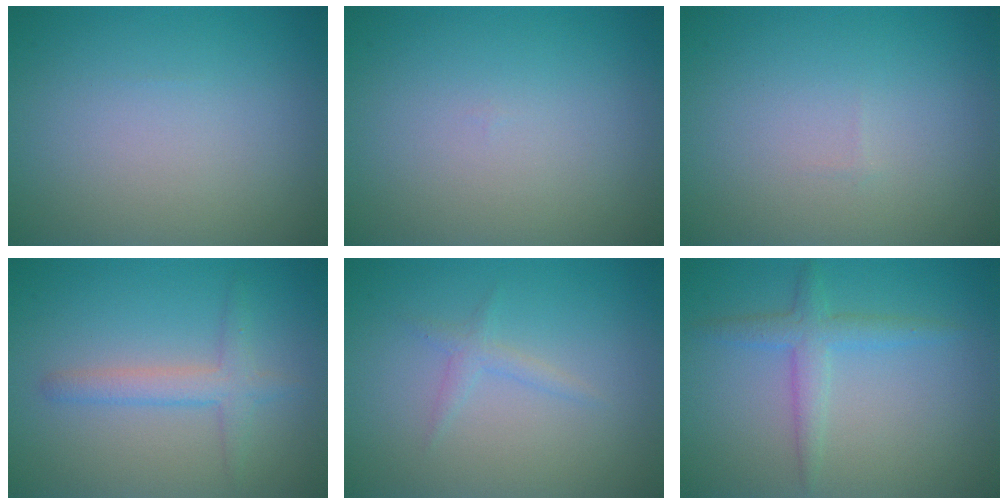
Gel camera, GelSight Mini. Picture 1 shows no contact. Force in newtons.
{"total": 0.0}
{"total": 0.0}
{"total": 2.4, "press": 2.4, "slide": 0.1}
{"total": 1.2, "press": 1.2, "slide": 0.1}
{"total": 2.5, "press": 2.5, "slide": 0.1}